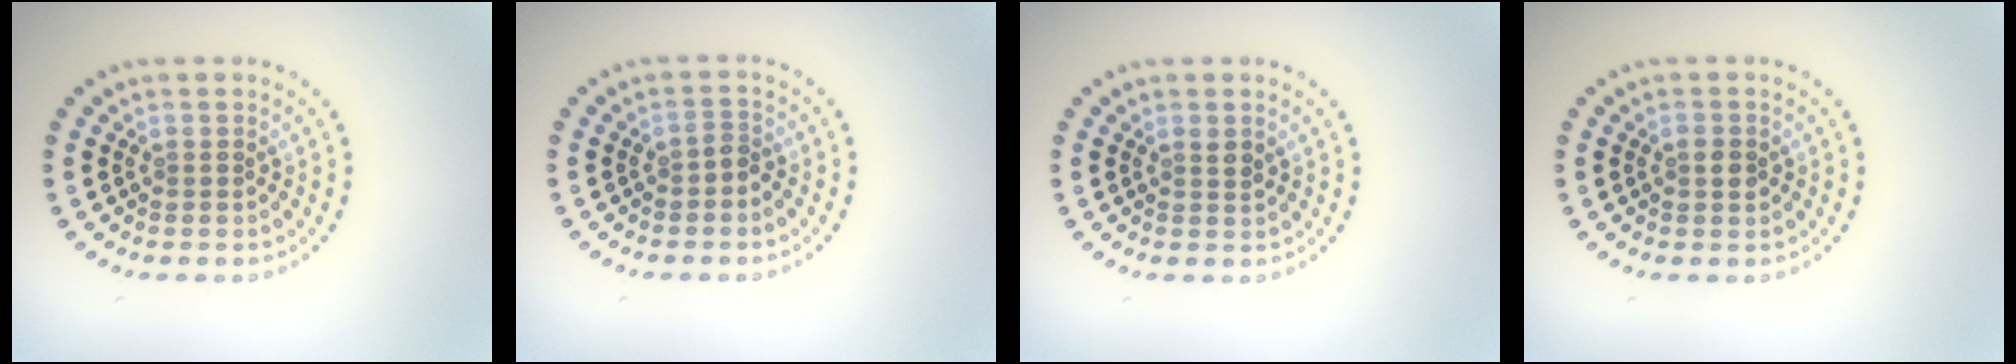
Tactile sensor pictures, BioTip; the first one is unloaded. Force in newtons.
{"total": 1.0, "press": 0.8, "slide": 0.6}
{"total": 0.9, "press": 0.8, "slide": 0.4}
{"total": 1.0, "press": 0.9, "slide": 0.2}